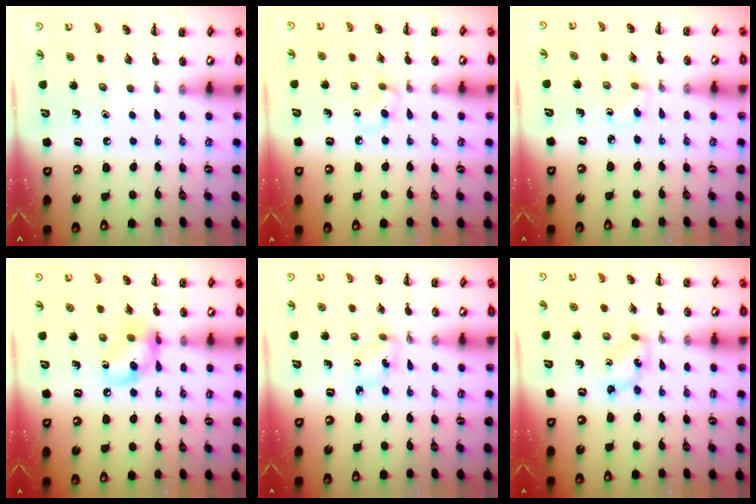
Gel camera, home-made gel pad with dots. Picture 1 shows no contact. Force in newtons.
{"total": 2.4, "press": 2.1, "slide": 1.1}
{"total": 1.8, "press": 1.6, "slide": 0.8}
{"total": 10.1, "press": 9.9, "slide": 1.6}
{"total": 2.7, "press": 2.6, "slide": 0.9}
{"total": 1.4, "press": 1.3, "slide": 0.3}